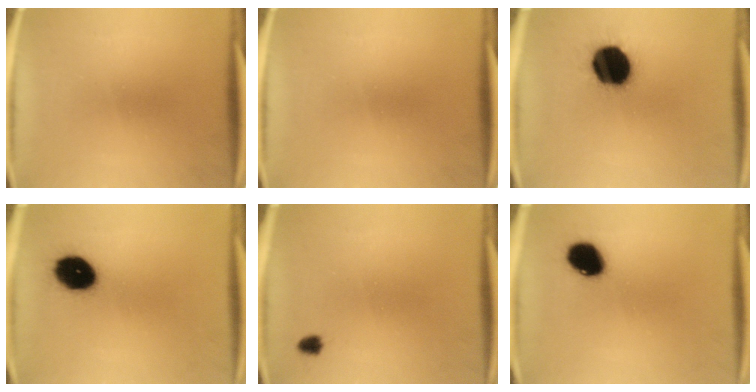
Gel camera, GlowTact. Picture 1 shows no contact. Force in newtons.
{"total": 0.0}
{"total": 18.0}
{"total": 11.3}
{"total": 1.5}
{"total": 8.9}